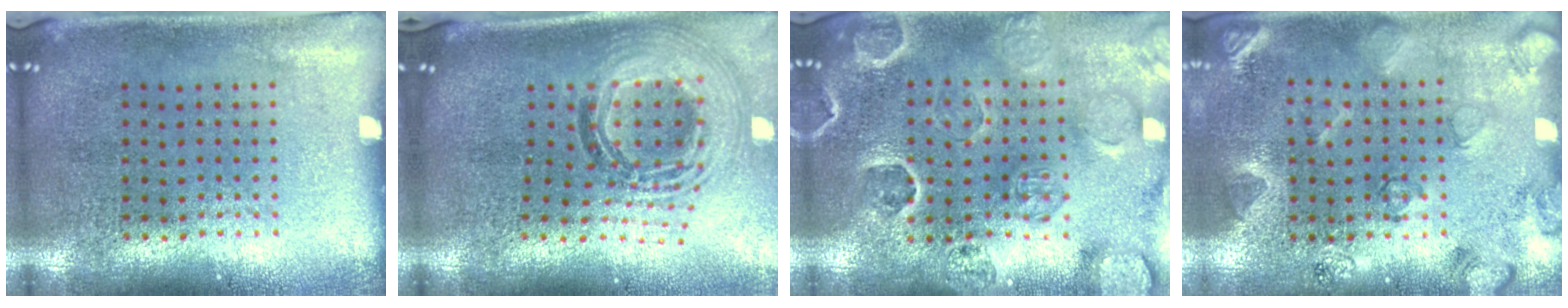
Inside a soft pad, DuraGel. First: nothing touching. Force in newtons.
{"total": 1.8, "press": 1.5, "slide": 1.0}
{"total": 2.7, "press": 2.6, "slide": 0.8}
{"total": 2.2, "press": 2.1, "slide": 0.7}